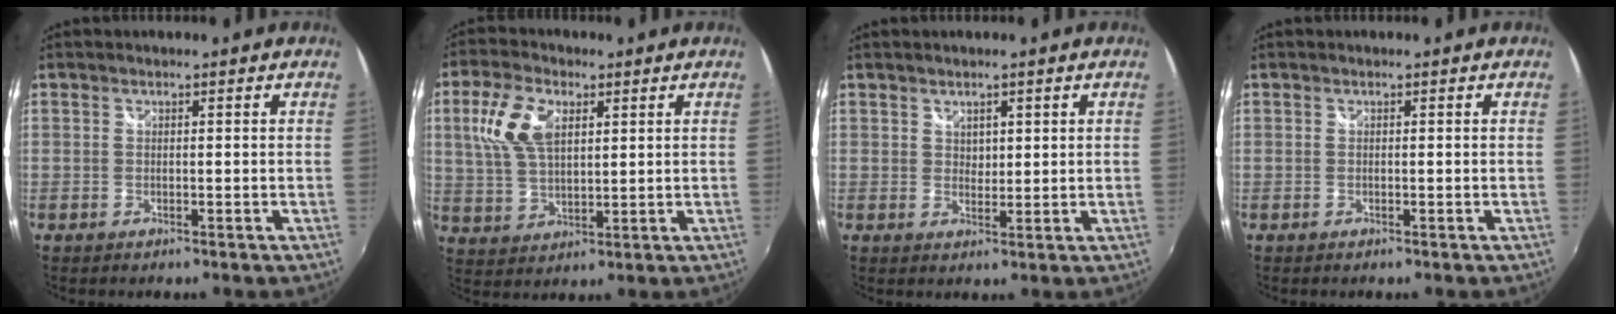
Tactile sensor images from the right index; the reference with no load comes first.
{"total": 10.1, "force": [3.4, 5.5, 7.7], "torque": [-0.164, 0.016, 0.071]}
{"total": 2.0, "force": [1.1, 1.4, 0.7], "torque": [-0.005, 0.002, 0.021]}
{"total": 0.0}